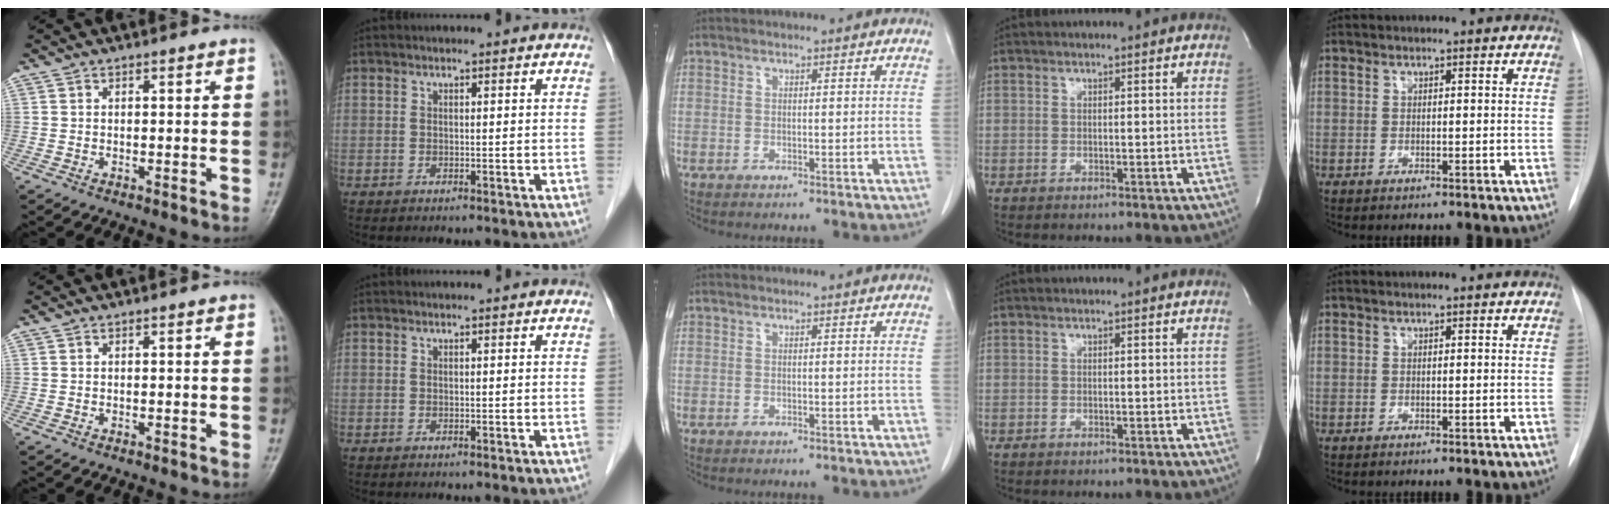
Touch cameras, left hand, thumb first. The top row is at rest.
{}